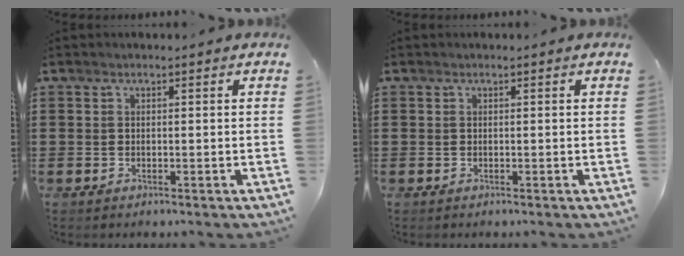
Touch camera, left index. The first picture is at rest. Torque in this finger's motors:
{"motor_torque": [-0.01, -0.01, 0.00, 0.00]}